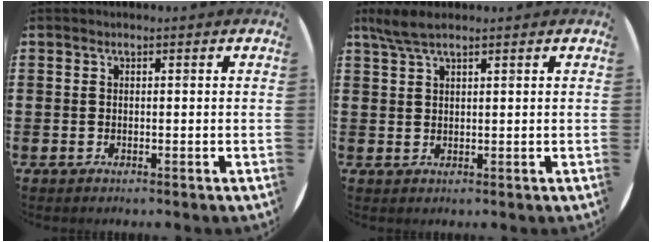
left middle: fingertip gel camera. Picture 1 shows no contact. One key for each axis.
{"total": 3.2, "fx": 2.4, "fy": 0.6, "fz": 2.0, "tx": -0.044, "ty": 0.004, "tz": 0.045}